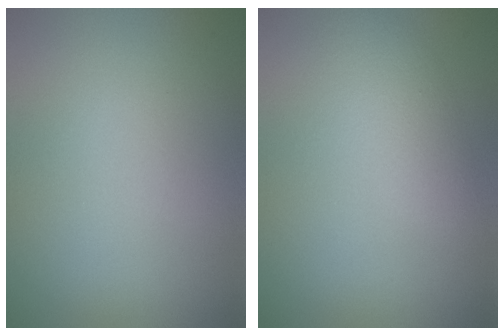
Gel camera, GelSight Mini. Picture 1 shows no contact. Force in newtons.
{"total": 2.5, "press": 2.5, "slide": 0.0}